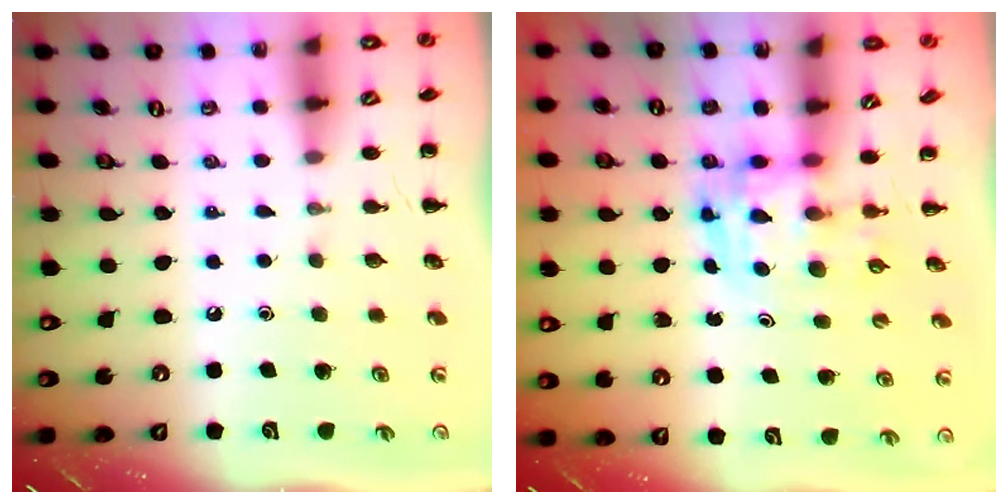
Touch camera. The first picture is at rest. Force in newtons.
{"total": 3.6, "press": 3.5, "slide": 0.6}